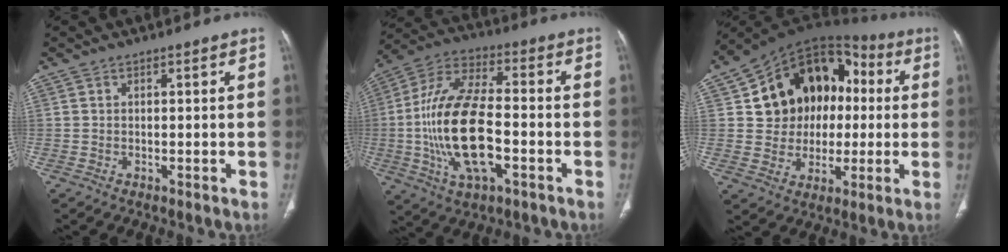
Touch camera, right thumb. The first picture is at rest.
{"total": 19.6, "force": [-3.6, 8.8, 17.1], "torque": [-0.339, 0.023, -0.063]}
{"total": 19.2, "force": [2.6, 15.4, 11.2], "torque": [-0.117, 0.037, 0.051]}